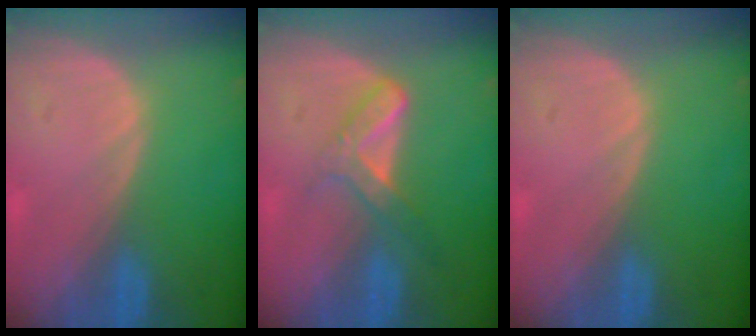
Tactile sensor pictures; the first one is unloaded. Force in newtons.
{"total": 5.3, "press": 4.6, "slide": 2.7}
{"total": 0.0}